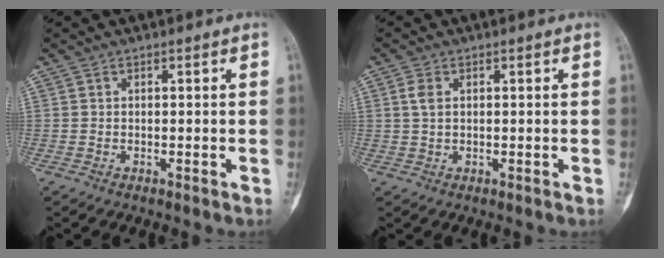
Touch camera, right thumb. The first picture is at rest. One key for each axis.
{"total": 2.3, "fx": 0.8, "fy": 1.4, "fz": 1.7, "tx": -0.040, "ty": 0.003, "tz": 0.016}